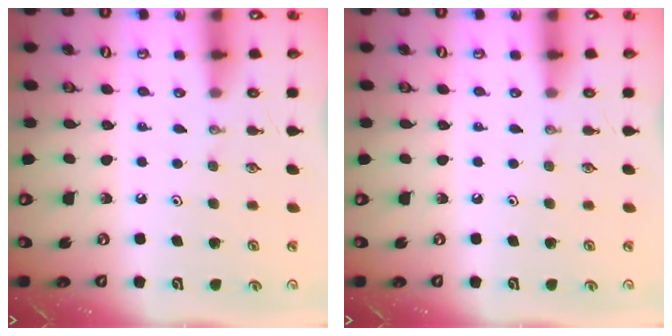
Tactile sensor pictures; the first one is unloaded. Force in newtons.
{"total": 0.0}